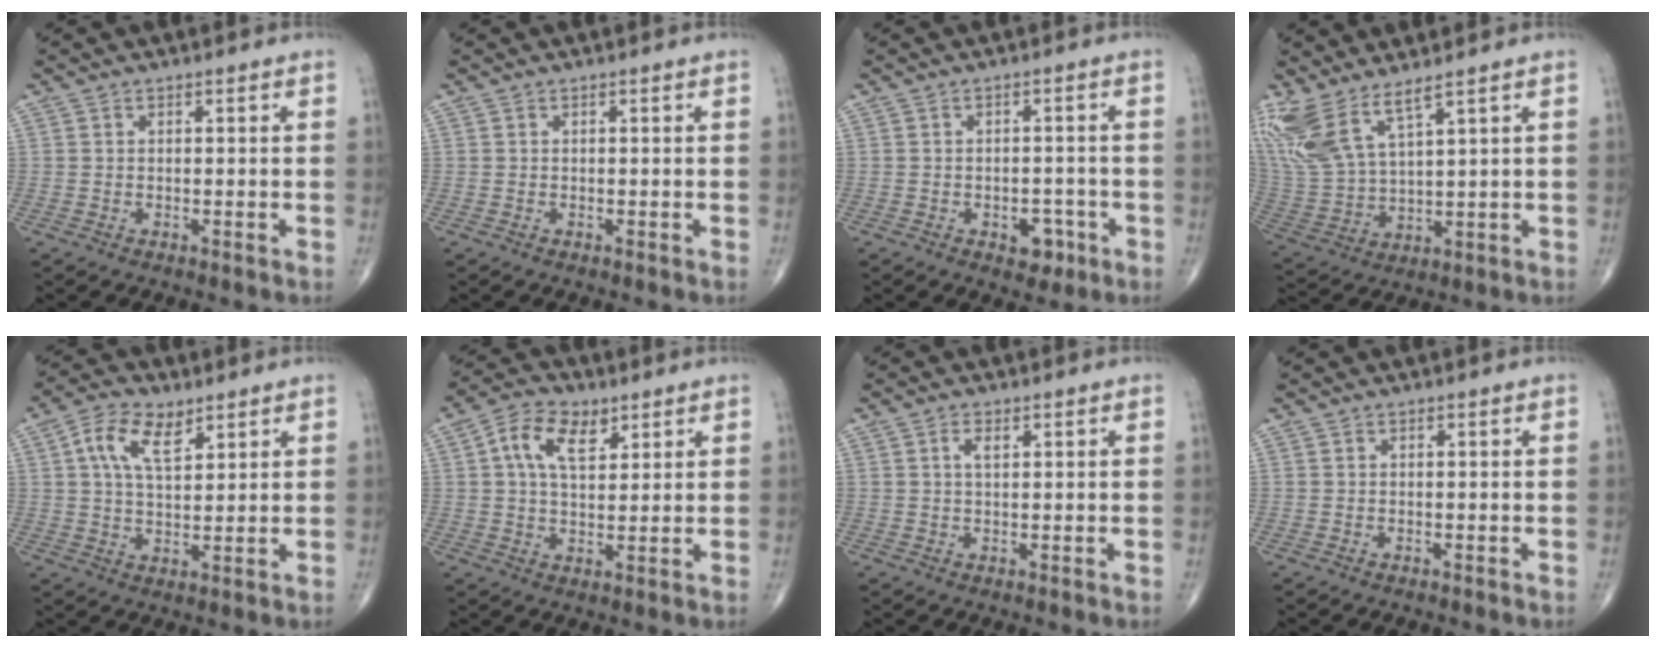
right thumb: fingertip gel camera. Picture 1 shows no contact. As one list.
[{"total": 0.0}, {"total": 4.4, "force": [-2.0, 2.8, 2.7], "torque": [-0.013, 0.013, -0.024]}, {"total": 12.4, "force": [8.4, 3.3, 8.4], "torque": [-0.194, -0.038, 0.188]}, {"total": 8.8, "force": [4.0, 4.5, 6.4], "torque": [-0.108, -0.007, 0.073]}, {"total": 9.1, "force": [3.7, 5.3, 6.4], "torque": [-0.101, -0.003, 0.061]}, {"total": 2.3, "force": [0.9, 1.1, 1.8], "torque": [-0.034, 0.000, 0.017]}, {"total": 0.0}]